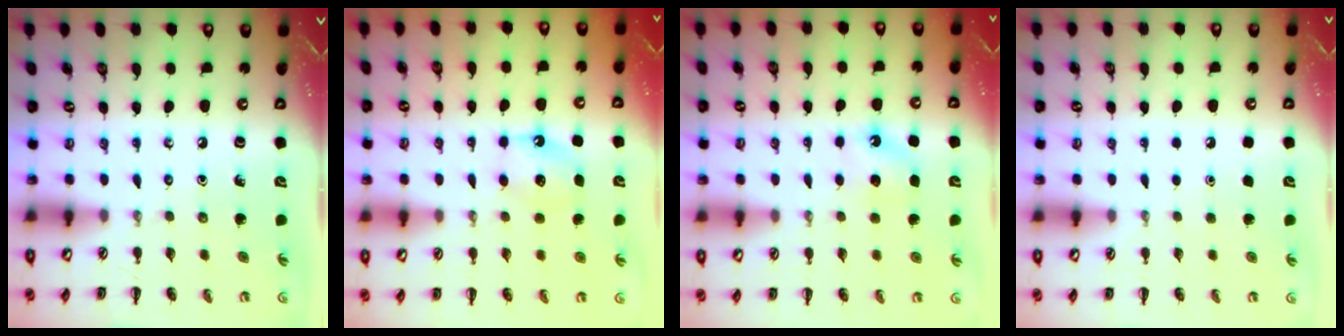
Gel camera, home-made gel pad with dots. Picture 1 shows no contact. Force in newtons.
{"total": 7.9, "press": 7.8, "slide": 1.5}
{"total": 6.0, "press": 5.7, "slide": 1.8}
{"total": 1.6, "press": 1.6, "slide": 0.1}